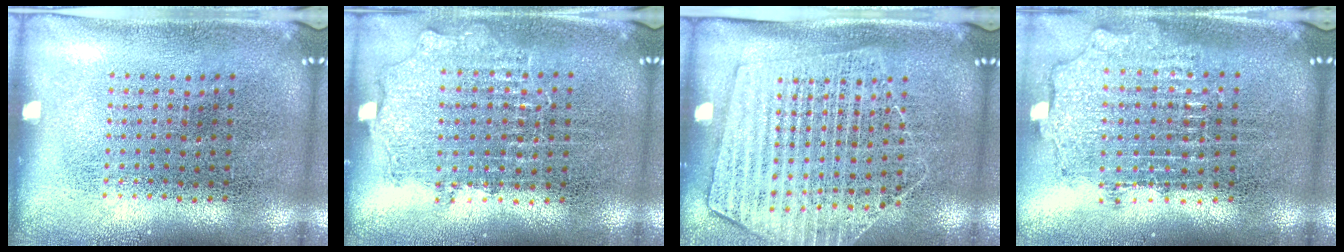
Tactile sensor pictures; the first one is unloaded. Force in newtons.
{"total": 0.9, "press": 0.8, "slide": 0.3}
{"total": 1.5, "press": 1.4, "slide": 0.6}
{"total": 1.9, "press": 1.5, "slide": 1.2}